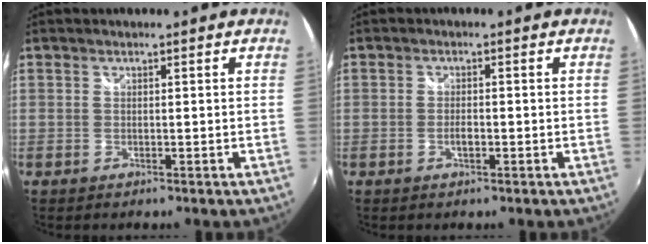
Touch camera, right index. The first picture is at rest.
{"total": 1.8, "force": [-0.7, 0.7, 1.4], "torque": [-0.028, -0.001, -0.013]}